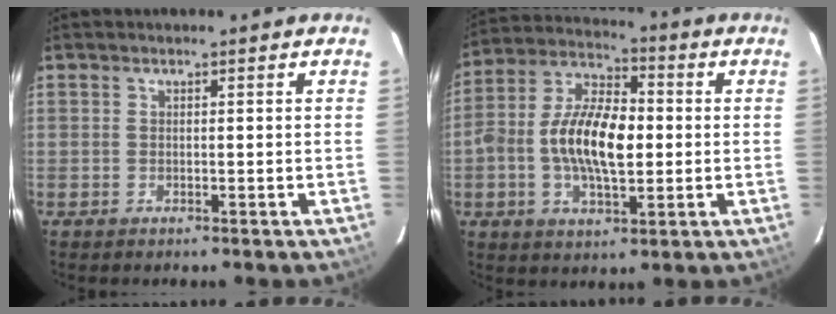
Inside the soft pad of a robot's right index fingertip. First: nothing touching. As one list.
[{"total": 14.1, "force": [-0.9, 7.0, 12.2], "torque": [-0.237, 0.017, -0.022]}]